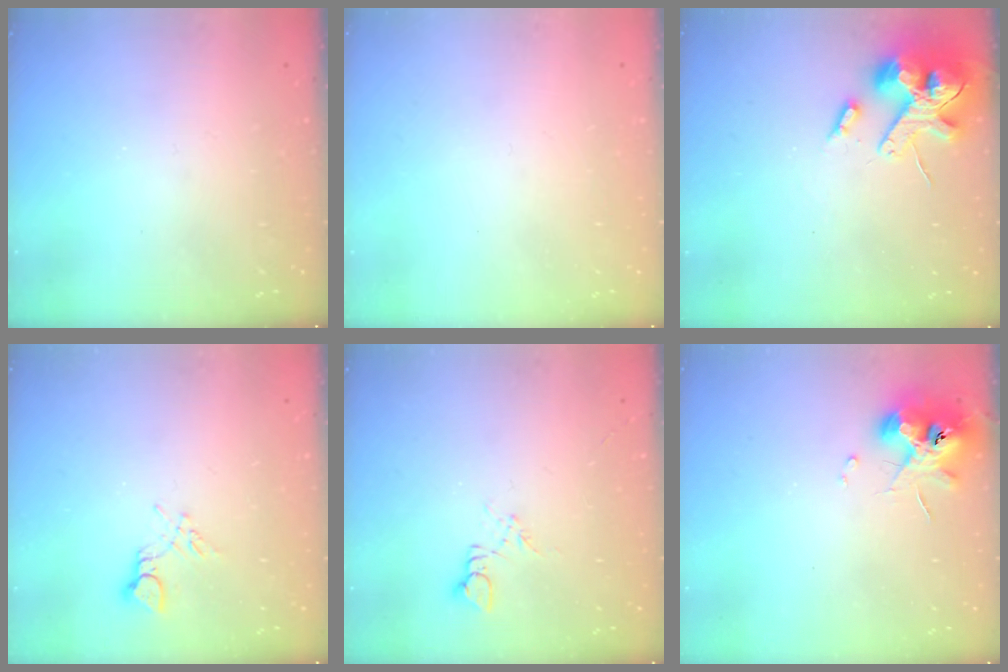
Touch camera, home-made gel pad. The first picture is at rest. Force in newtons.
{"total": 0.0}
{"total": 13.1, "press": 13.0, "slide": 1.9}
{"total": 5.2, "press": 5.1, "slide": 0.7}
{"total": 4.6, "press": 4.6, "slide": 0.6}
{"total": 10.6, "press": 10.5, "slide": 1.5}